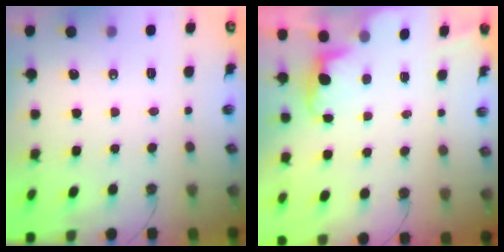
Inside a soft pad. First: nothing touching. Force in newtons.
{"total": 1.0, "press": 0.7, "slide": 0.8}